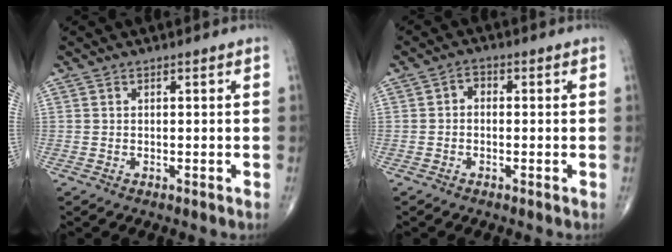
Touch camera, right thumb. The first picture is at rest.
{"total": 2.1, "force": [-0.2, 1.6, 1.4], "torque": [-0.011, 0.011, -0.014]}